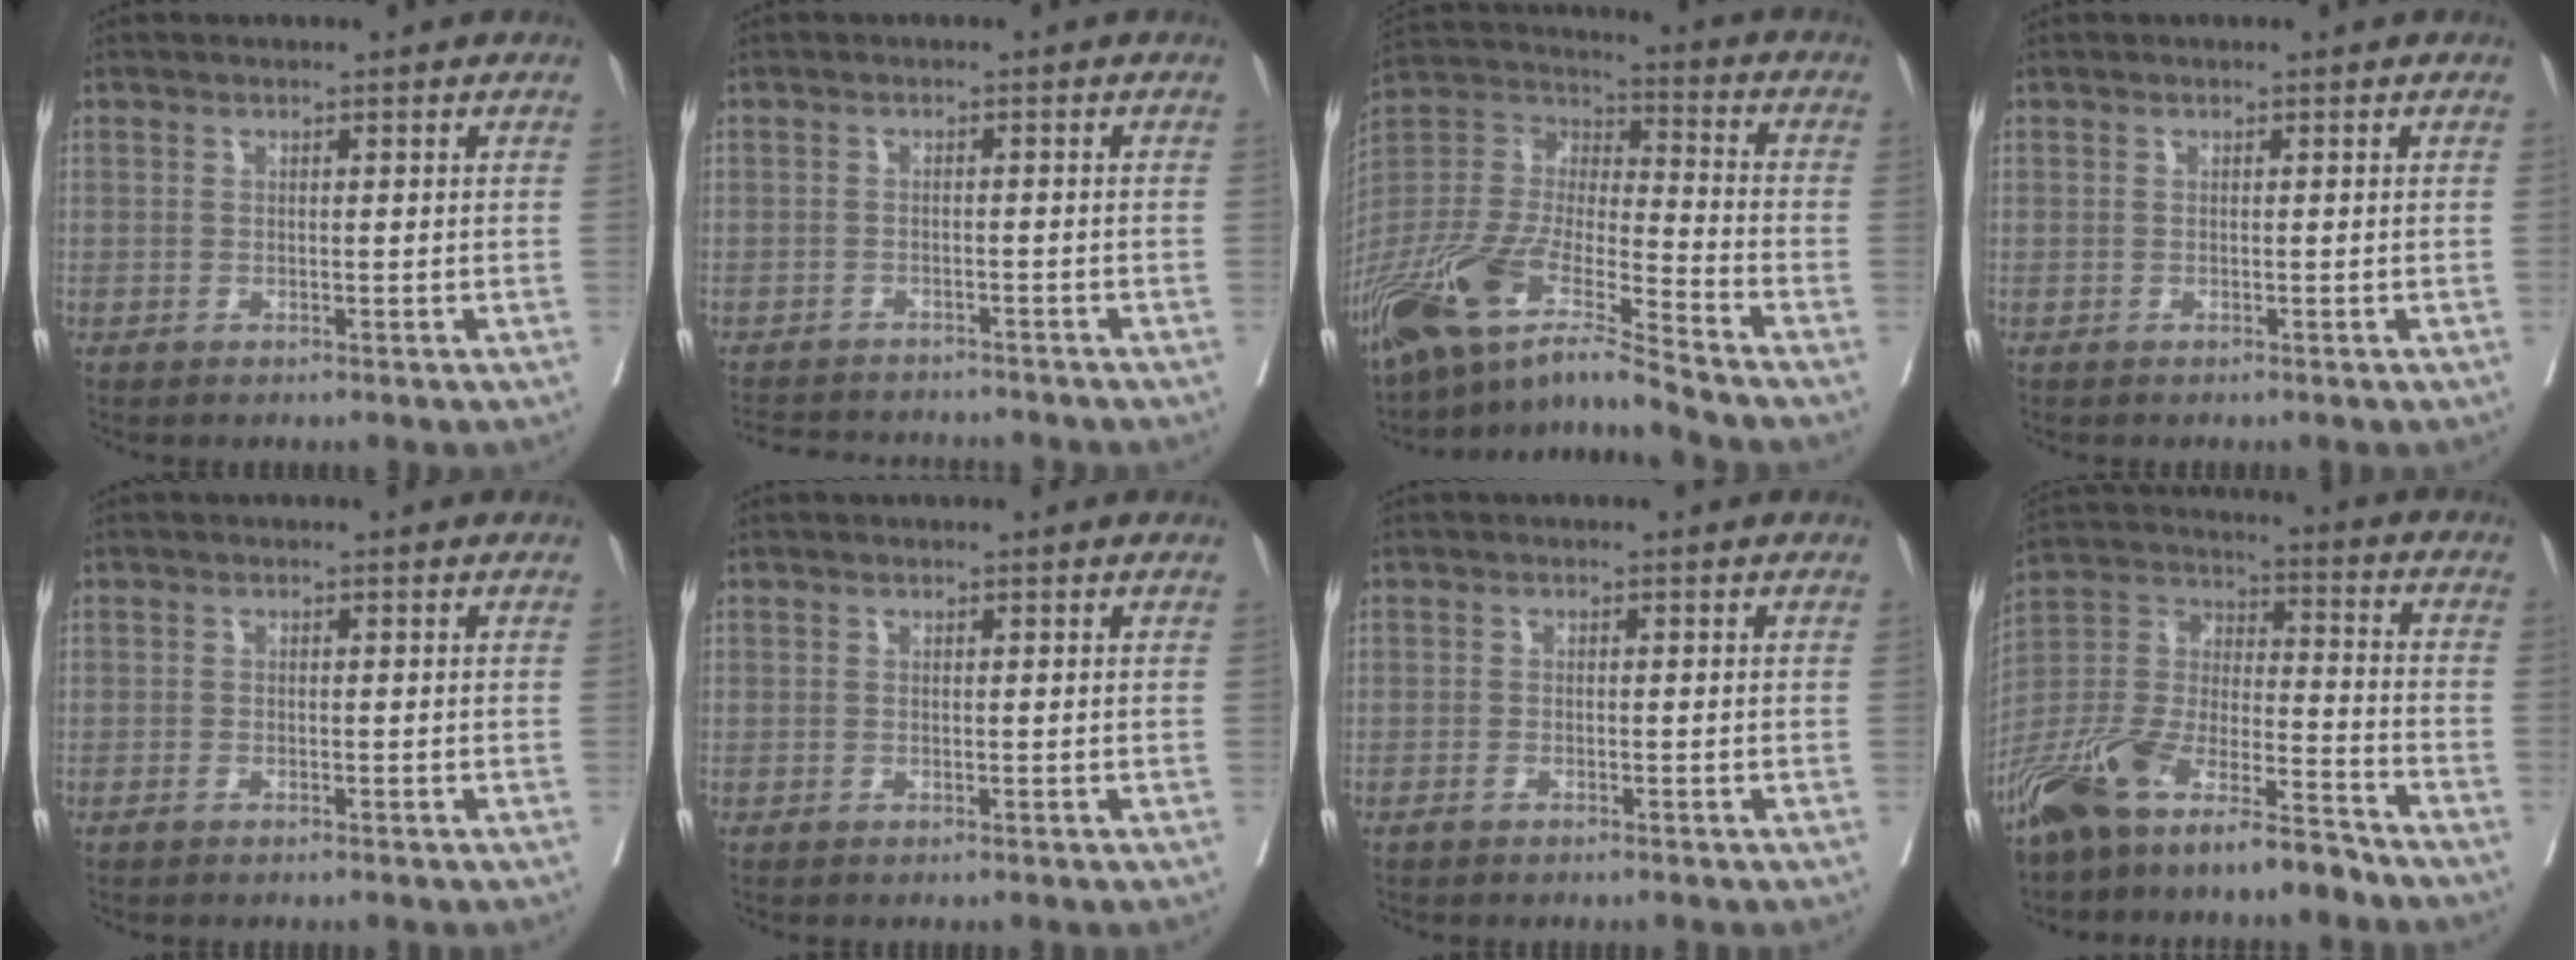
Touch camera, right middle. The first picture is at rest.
{"total": 10.5, "force": [-9.9, 2.2, 2.9], "torque": [-0.054, 0.000, -0.130]}
{"total": 17.5, "force": [-13.4, 1.6, 11.2], "torque": [-0.238, -0.015, -0.251]}
{"total": 0.0}
{"total": 0.7, "force": [-0.6, 0.1, 0.4], "torque": [-0.011, -0.001, -0.010]}
{"total": 0.0}
{"total": 1.0, "force": [-0.8, 0.2, 0.5], "torque": [-0.012, -0.001, -0.013]}
{"total": 15.5, "force": [-12.3, 3.5, 8.8], "torque": [-0.176, 0.011, -0.229]}